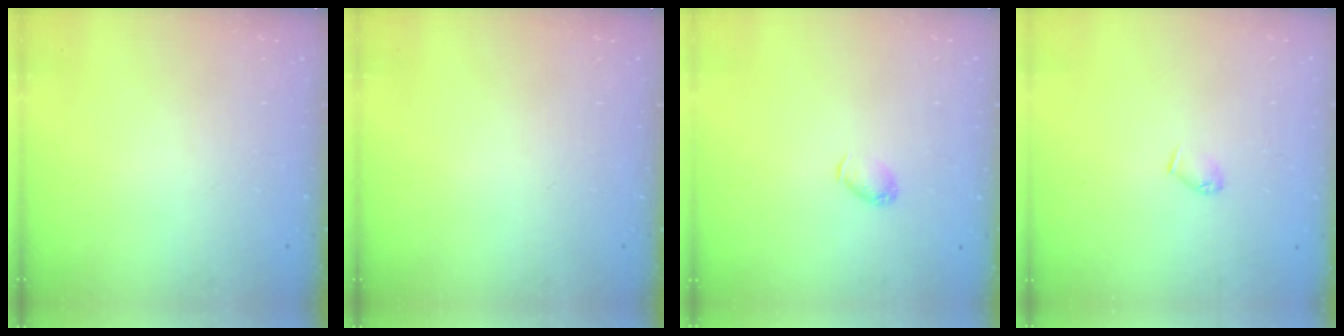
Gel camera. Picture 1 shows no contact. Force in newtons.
{"total": 0.0}
{"total": 3.7, "press": 3.7, "slide": 0.7}
{"total": 4.0, "press": 3.9, "slide": 0.8}